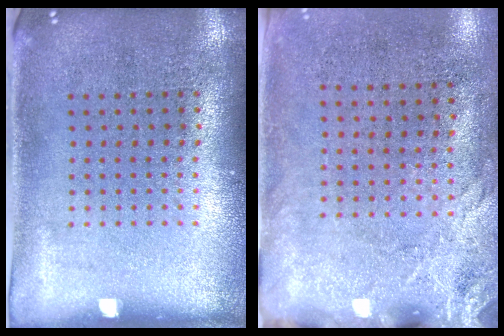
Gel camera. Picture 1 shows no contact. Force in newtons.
{"total": 2.6, "press": 2.1, "slide": 1.6}